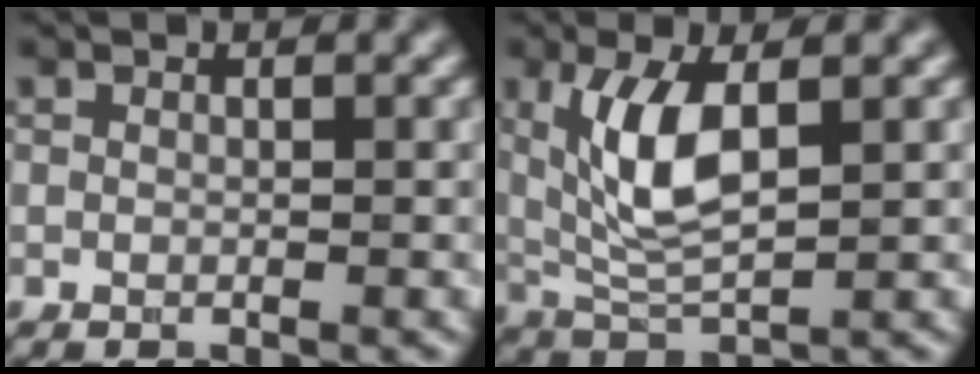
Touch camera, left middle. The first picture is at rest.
{"total": 5.4, "force": [1.4, 2.1, 4.8], "torque": [-0.114, -0.003, 0.043]}